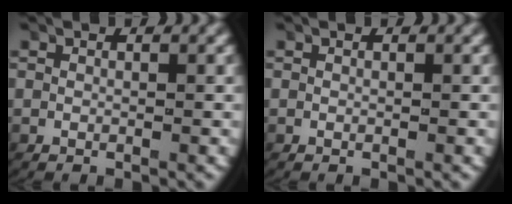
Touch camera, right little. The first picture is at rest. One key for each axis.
{"total": 0.0}